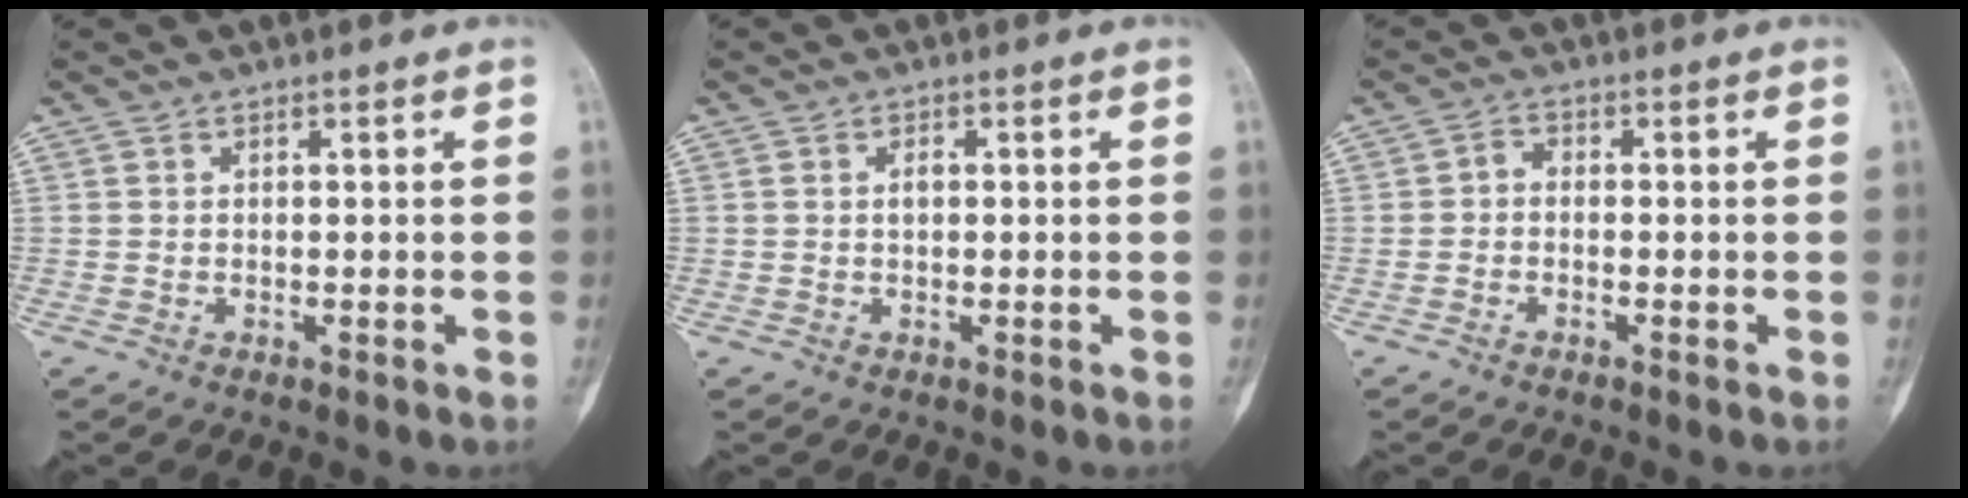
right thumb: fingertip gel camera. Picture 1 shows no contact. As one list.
[{"total": 1.1, "force": [0.1, 0.6, 0.8], "torque": [-0.005, -0.001, -0.001]}, {"total": 1.7, "force": [-0.6, 1.1, 1.1], "torque": [-0.019, 0.012, -0.019]}]